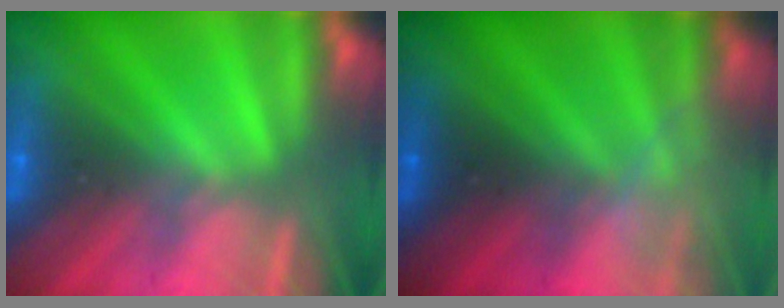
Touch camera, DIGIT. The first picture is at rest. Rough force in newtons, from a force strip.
{"total": 2.4}